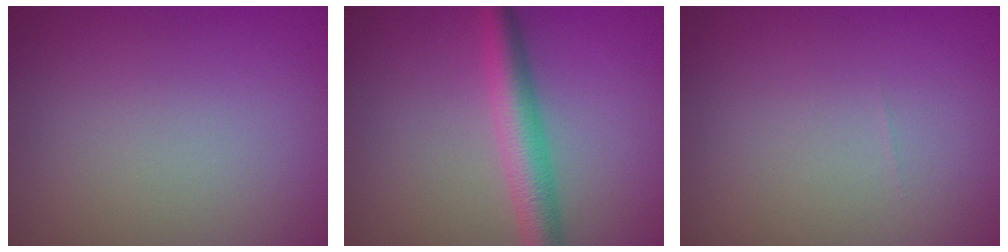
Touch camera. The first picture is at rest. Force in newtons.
{"total": 4.2, "press": 4.2, "slide": 0.1}
{"total": 0.0}